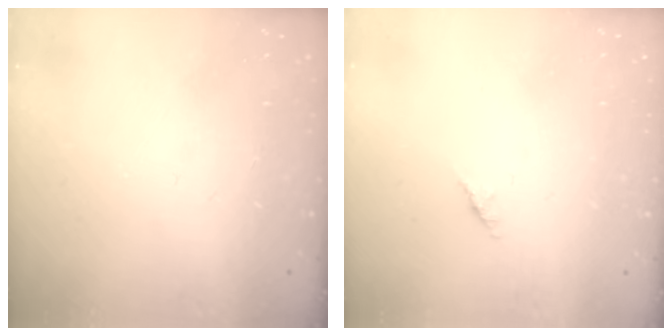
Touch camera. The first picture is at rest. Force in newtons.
{"total": 1.4, "press": 1.3, "slide": 0.4}